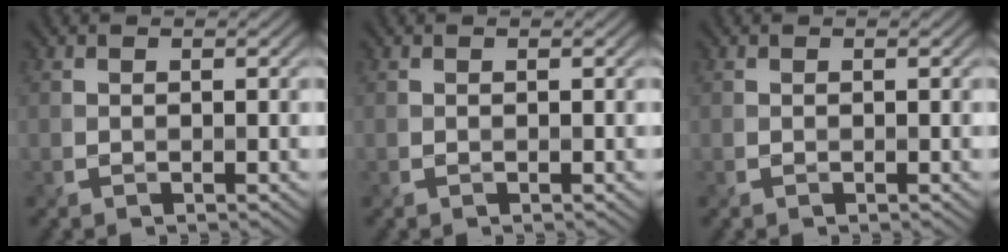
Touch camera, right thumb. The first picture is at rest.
{"total": 0.0}
{"total": 0.0}